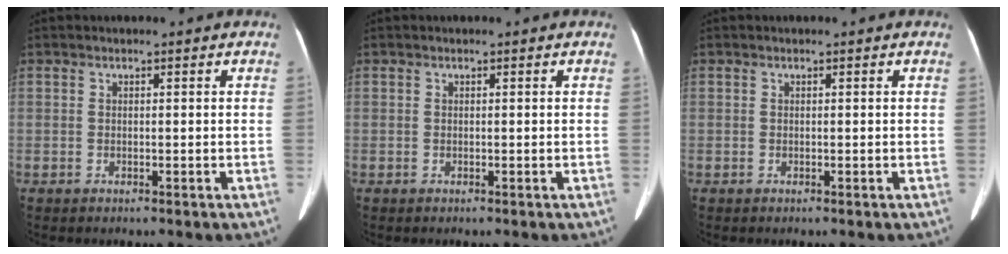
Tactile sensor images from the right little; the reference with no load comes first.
{"total": 0.0}
{"total": 0.0}